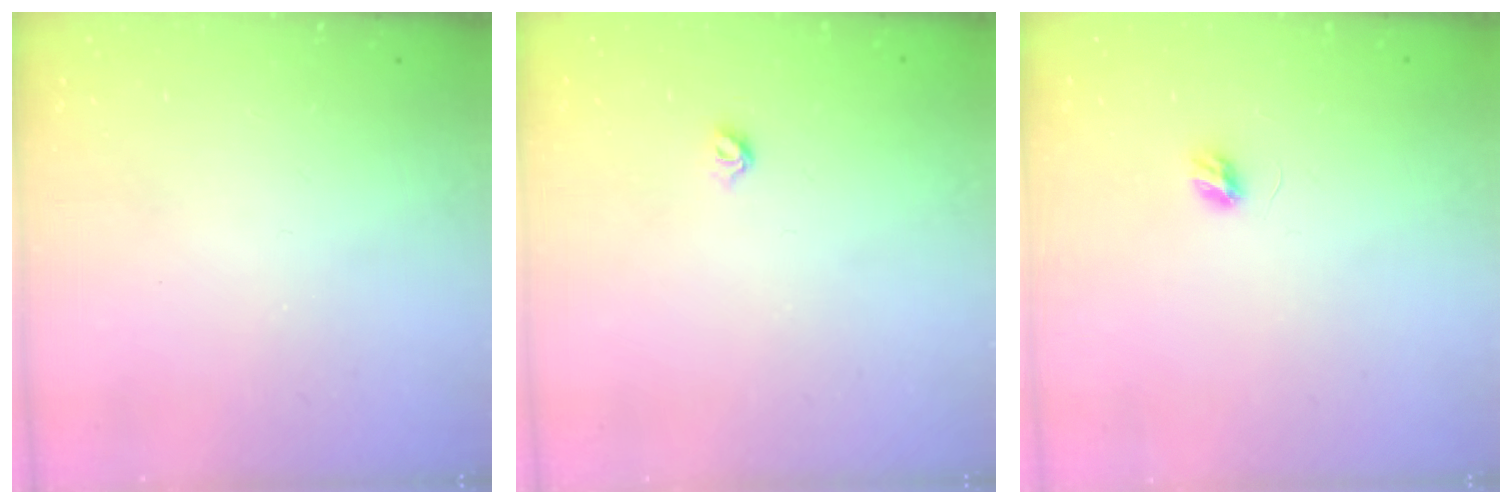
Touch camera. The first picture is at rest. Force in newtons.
{"total": 4.0, "press": 3.9, "slide": 0.7}
{"total": 4.6, "press": 4.6, "slide": 0.5}